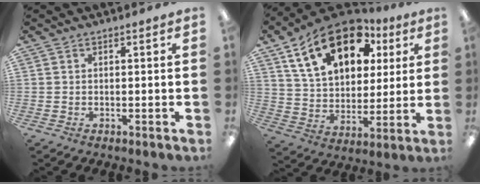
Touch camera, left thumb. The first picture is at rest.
{"total": 20.4, "force": [11.0, 12.2, 12.2], "torque": [-0.206, -0.034, 0.198]}